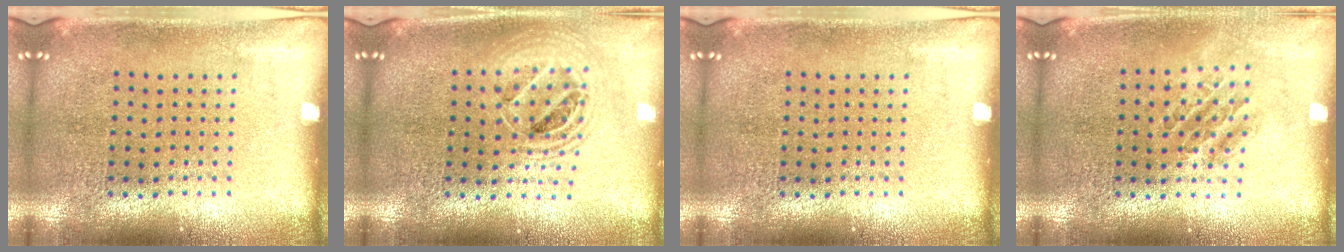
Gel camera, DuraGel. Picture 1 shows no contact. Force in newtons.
{"total": 1.8, "press": 1.5, "slide": 1.0}
{"total": 0.0}
{"total": 1.1, "press": 1.0, "slide": 0.4}